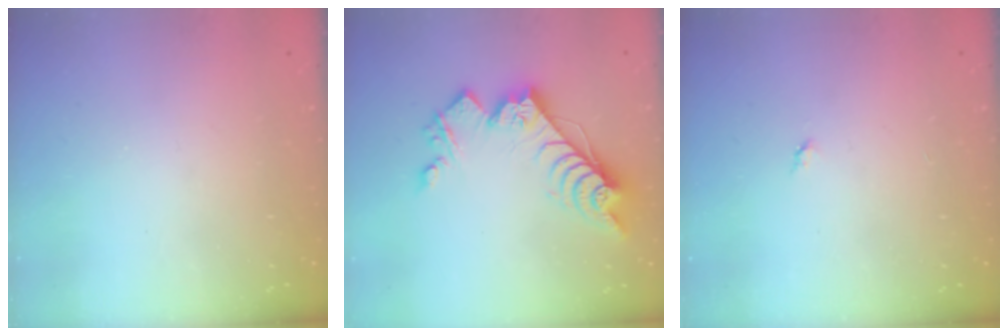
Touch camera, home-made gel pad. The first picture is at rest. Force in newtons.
{"total": 16.7, "press": 16.7, "slide": 0.3}
{"total": 2.8, "press": 2.8, "slide": 0.4}